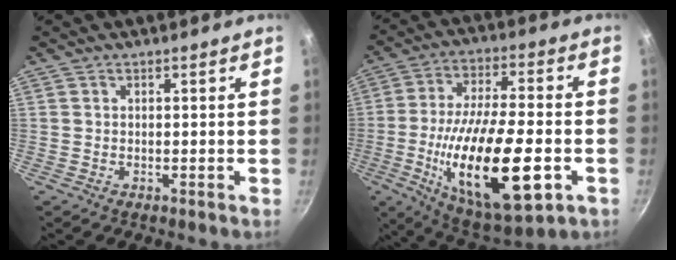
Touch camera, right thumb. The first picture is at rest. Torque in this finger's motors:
{"motor_torque": [1.55, 3.46, 2.46, -0.31, 0.69]}